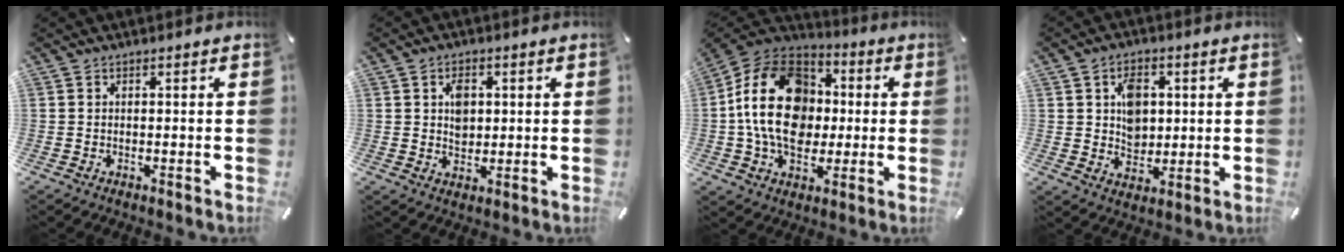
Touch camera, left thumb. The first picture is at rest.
{"total": 5.0, "force": [1.1, 3.9, 2.8], "torque": [-0.029, -0.005, 0.013]}
{"total": 20.4, "force": [0.2, 15.7, 13.0], "torque": [-0.260, 0.014, 0.004]}
{"total": 7.3, "force": [1.7, 6.0, 3.9], "torque": [-0.047, -0.001, 0.026]}